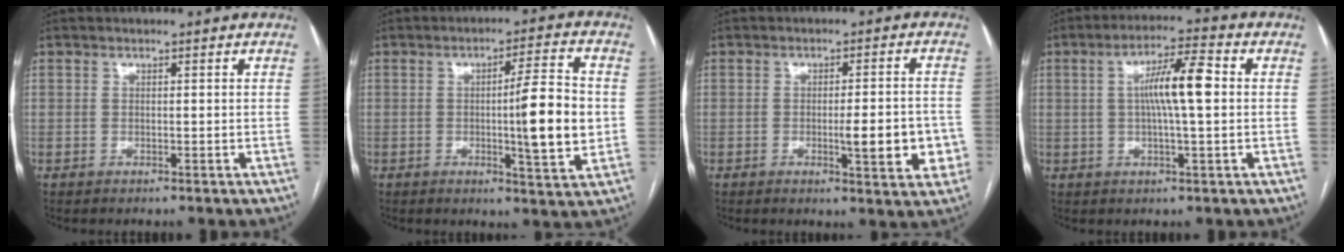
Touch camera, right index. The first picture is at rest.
{"total": 10.9, "force": [-0.6, 0.5, 10.9], "torque": [-0.153, -0.005, -0.012]}
{"total": 8.2, "force": [-2.0, 1.5, 7.8], "torque": [-0.098, 0.002, -0.023]}
{"total": 8.2, "force": [0.8, 0.7, 8.1], "torque": [-0.145, 0.013, 0.008]}